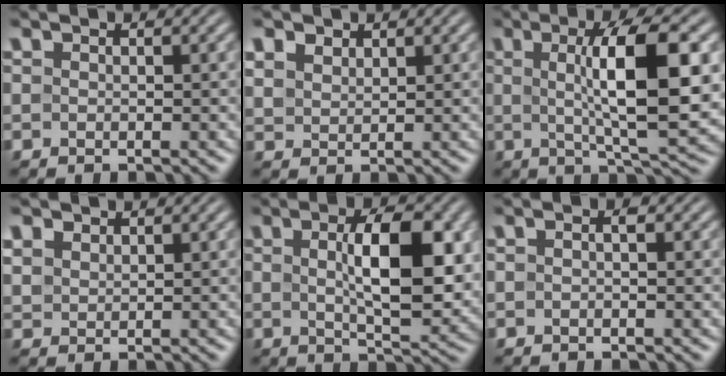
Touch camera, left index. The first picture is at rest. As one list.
[{"total": 2.3, "force": [1.7, 1.4, 0.8], "torque": [-0.024, 0.002, 0.034]}, {"total": 9.9, "force": [1.3, 2.5, 9.5], "torque": [-0.132, 0.002, 0.022]}, {"total": 2.0, "force": [1.4, 1.2, 0.7], "torque": [-0.020, 0.003, 0.030]}, {"total": 8.3, "force": [1.2, 3.1, 7.6], "torque": [-0.119, 0.000, 0.021]}, {"total": 0.9, "force": [-0.1, 0.2, 0.9], "torque": [-0.018, 0.002, -0.003]}]